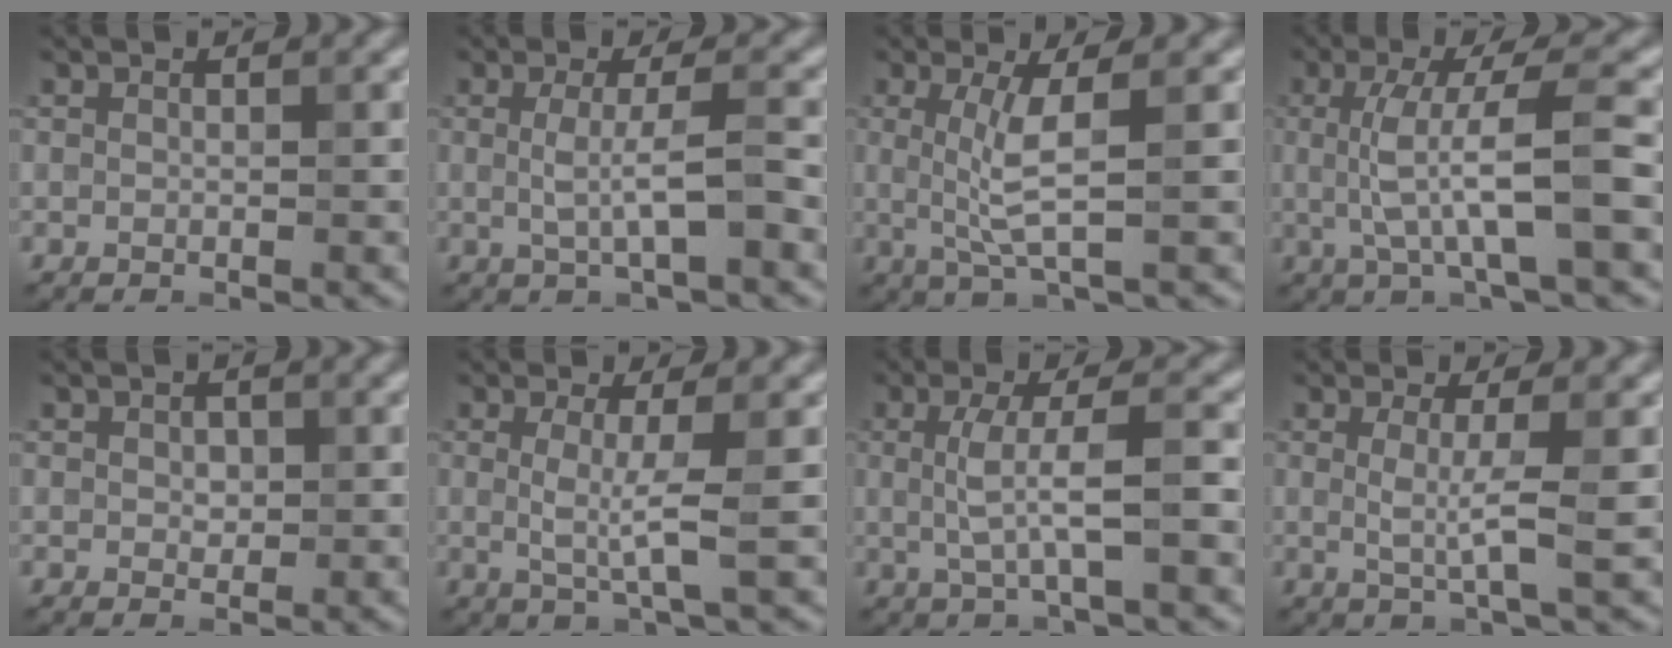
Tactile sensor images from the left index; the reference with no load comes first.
{"total": 3.1, "force": [-0.1, 0.5, 3.1], "torque": [-0.062, -0.005, -0.003]}
{"total": 3.8, "force": [0.4, 0.6, 3.7], "torque": [-0.081, -0.003, 0.011]}
{"total": 6.4, "force": [0.0, 1.3, 6.3], "torque": [-0.123, 0.002, 0.000]}
{"total": 1.0, "force": [0.1, 0.8, 0.6], "torque": [-0.012, -0.004, 0.003]}
{"total": 2.9, "force": [0.1, 0.4, 2.9], "torque": [-0.057, -0.006, -0.002]}
{"total": 4.1, "force": [0.0, 0.8, 4.0], "torque": [-0.079, 0.002, 0.002]}
{"total": 2.8, "force": [0.1, 0.4, 2.8], "torque": [-0.053, -0.006, -0.002]}